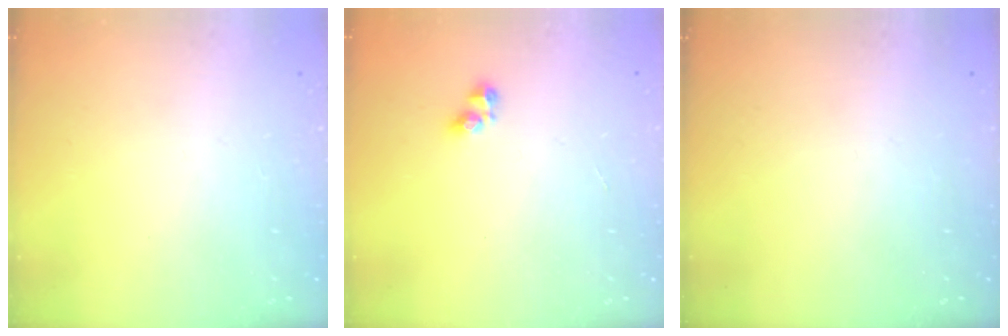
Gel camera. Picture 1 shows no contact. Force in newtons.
{"total": 2.8, "press": 2.6, "slide": 1.1}
{"total": 0.0}